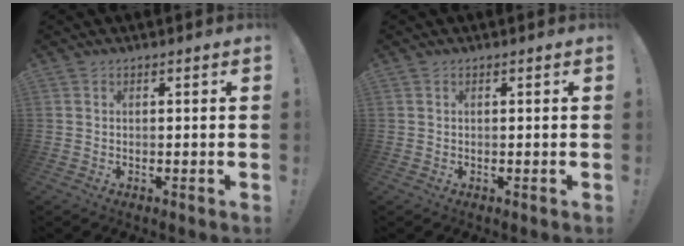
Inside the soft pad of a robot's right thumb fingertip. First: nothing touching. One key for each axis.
{"total": 0.0}